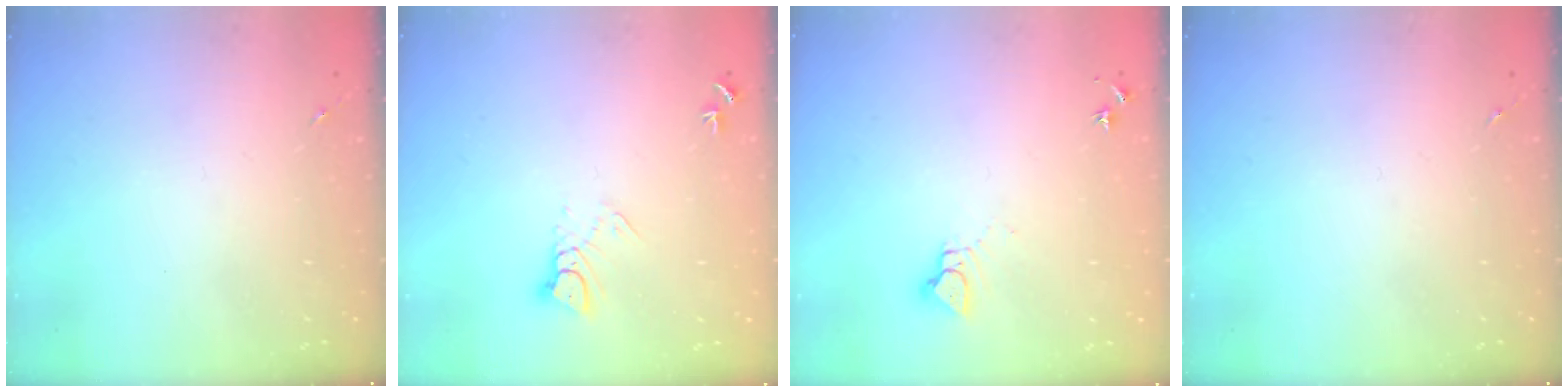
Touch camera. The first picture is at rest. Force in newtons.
{"total": 4.9, "press": 4.8, "slide": 0.3}
{"total": 4.4, "press": 4.3, "slide": 0.4}
{"total": 0.0}